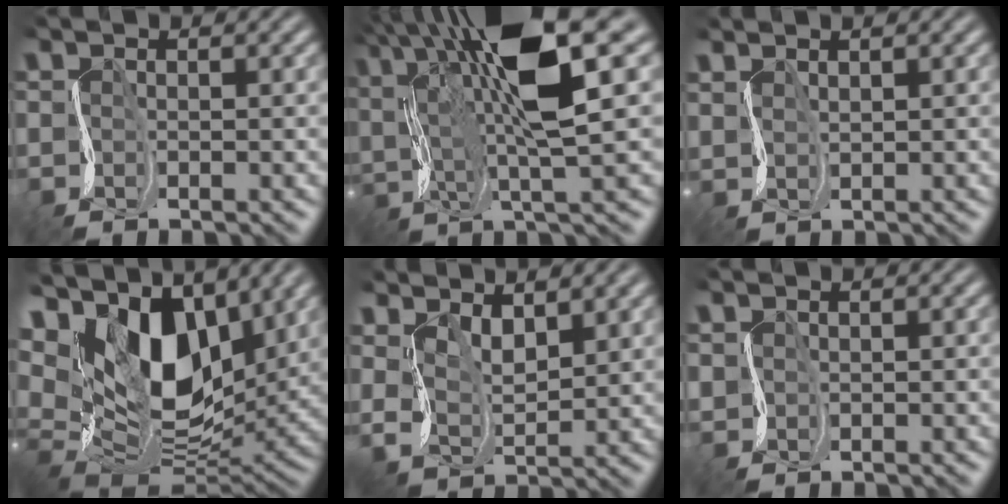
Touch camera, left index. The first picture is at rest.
{"total": 11.8, "force": [5.0, 2.7, 10.3], "torque": [-0.174, 0.023, 0.087]}
{"total": 1.8, "force": [1.8, 0.1, -0.2], "torque": [0.005, 0.003, 0.039]}
{"total": 15.0, "force": [7.8, 8.2, 9.8], "torque": [-0.185, 0.026, 0.131]}
{"total": 3.8, "force": [2.8, 1.4, 2.2], "torque": [-0.053, -0.003, 0.058]}
{"total": 0.6, "force": [0.2, 0.6, -0.2], "torque": [0.004, -0.002, 0.004]}